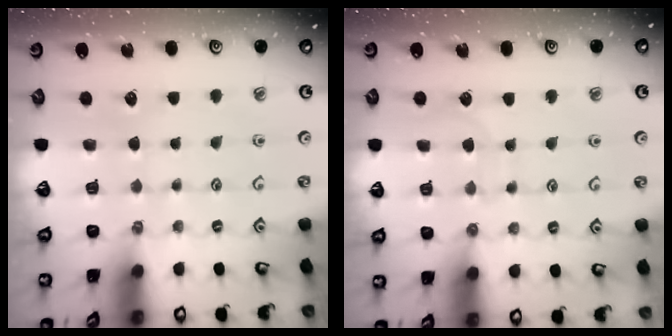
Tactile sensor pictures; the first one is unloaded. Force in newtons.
{"total": 6.2, "press": 6.1, "slide": 0.6}